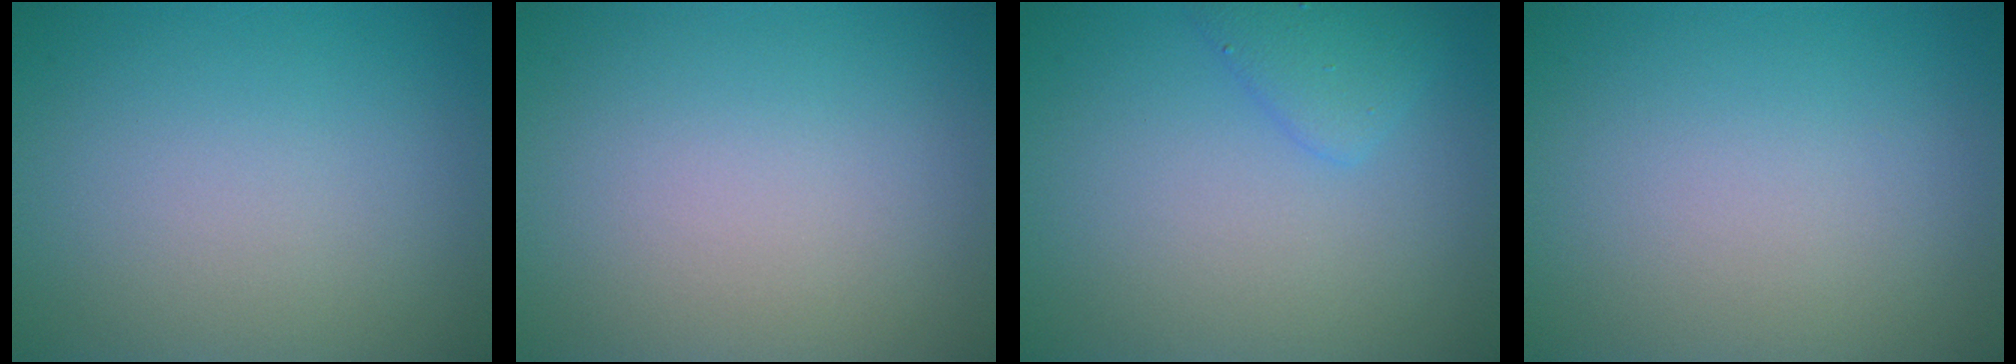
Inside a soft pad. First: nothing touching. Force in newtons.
{"total": 0.0}
{"total": 2.0, "press": 2.0, "slide": 0.0}
{"total": 0.0}